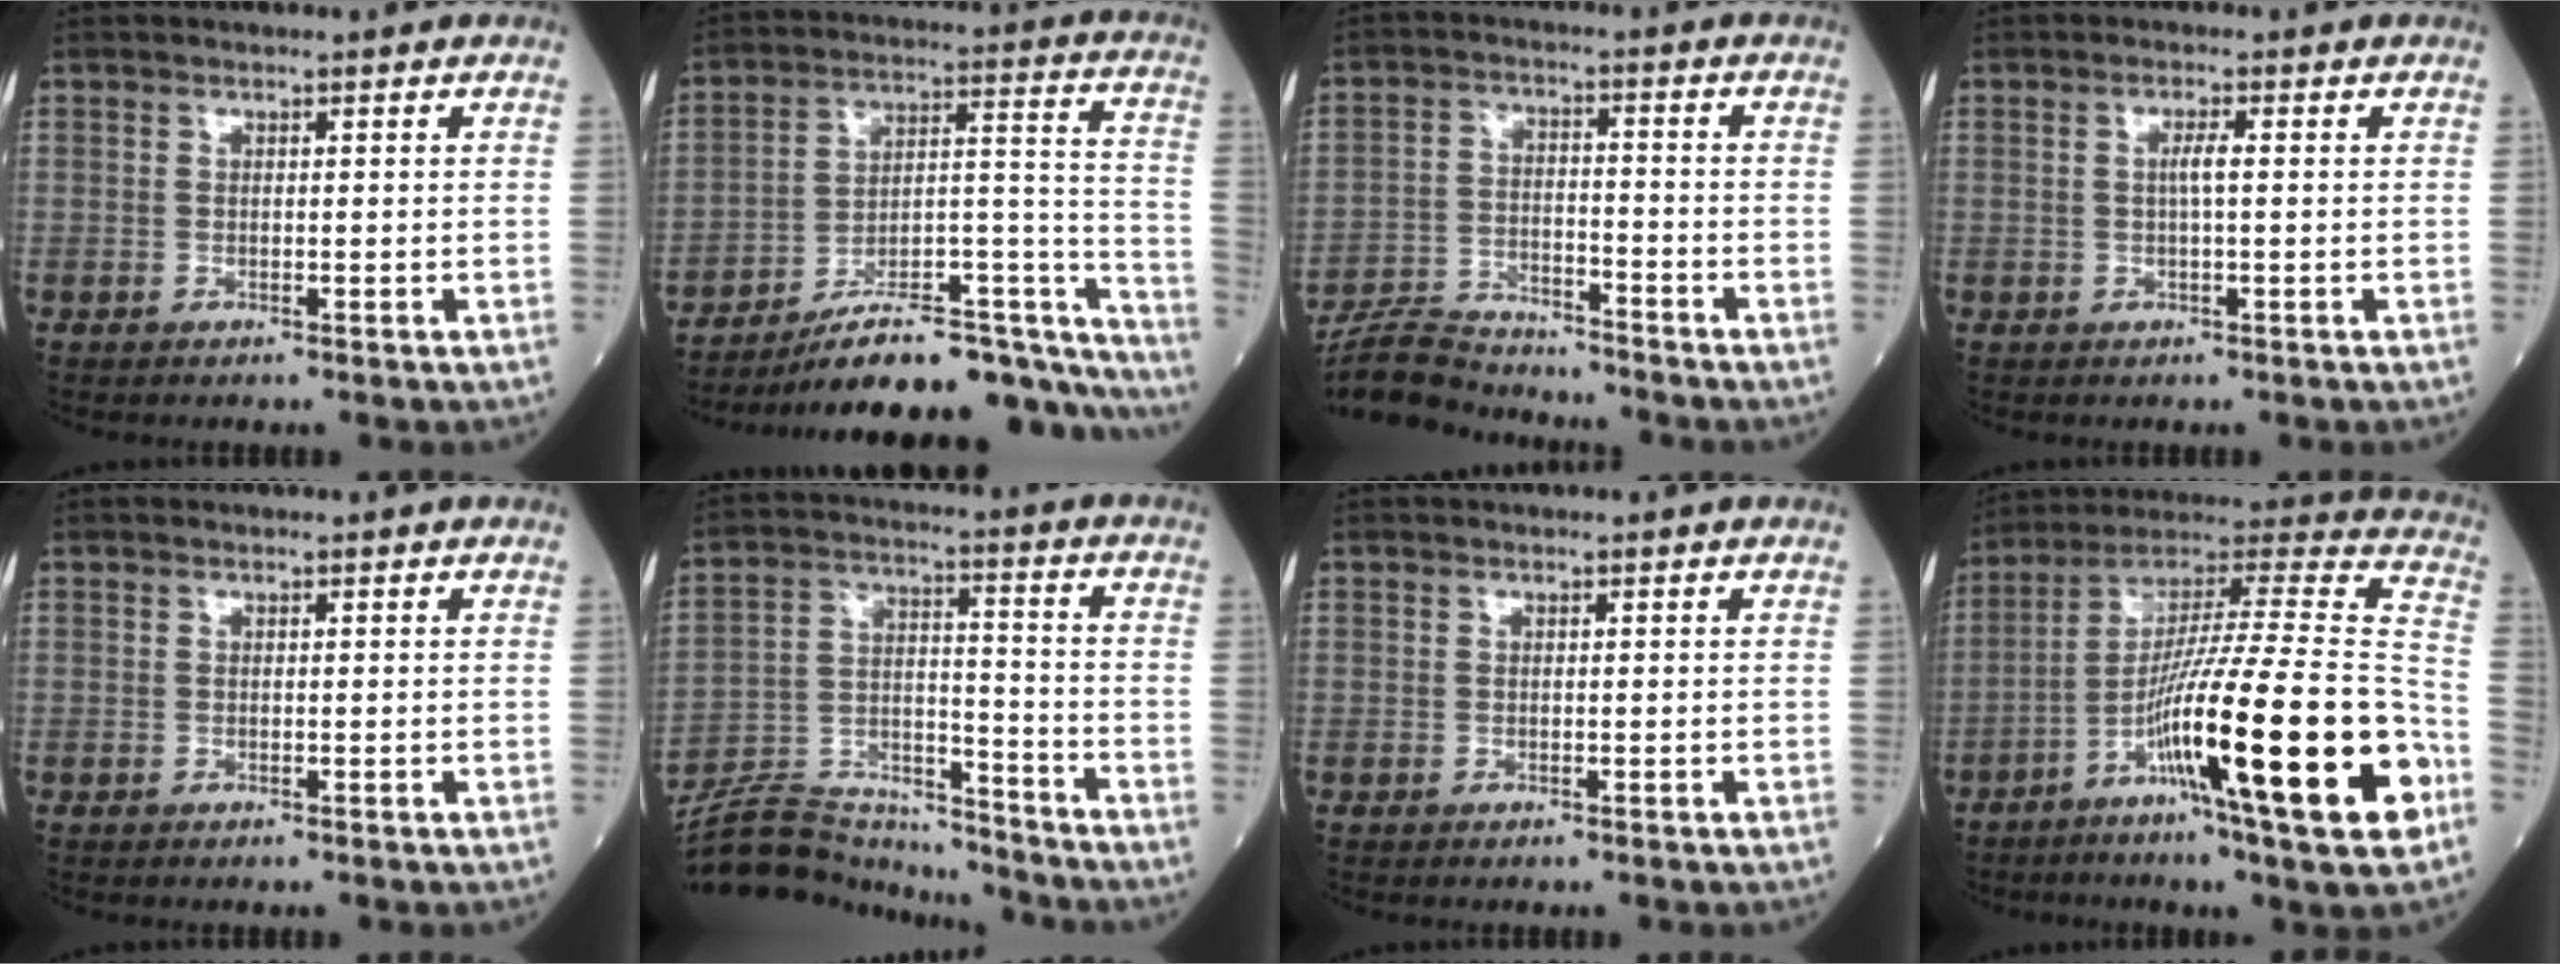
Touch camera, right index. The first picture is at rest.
{"total": 27.0, "force": [-22.6, 5.9, 13.4], "torque": [-0.121, 0.043, -0.324]}
{"total": 9.7, "force": [-9.4, 1.8, 1.5], "torque": [-0.037, 0.003, -0.172]}
{"total": 2.7, "force": [0.2, 0.1, 2.7], "torque": [-0.055, 0.000, 0.003]}
{"total": 0.0}
{"total": 16.2, "force": [-15.8, 2.7, 2.8], "torque": [-0.060, 0.031, -0.262]}
{"total": 0.0}
{"total": 28.9, "force": [-10.3, 1.1, 26.9], "torque": [-0.403, -0.030, -0.180]}